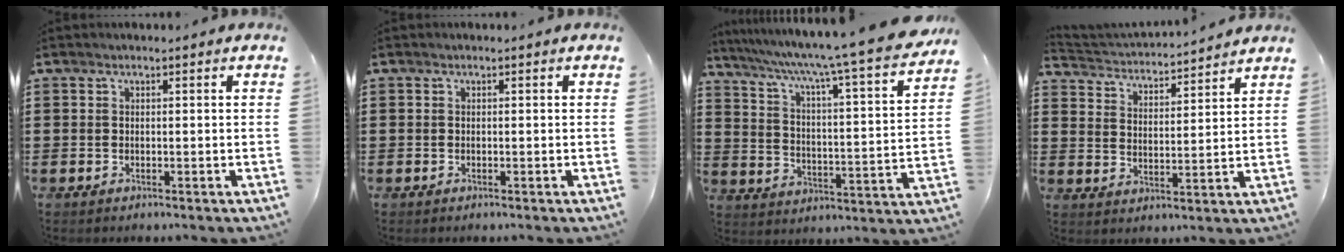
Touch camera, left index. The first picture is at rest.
{"total": 0.0}
{"total": 7.8, "force": [6.4, -0.8, 4.4], "torque": [-0.111, -0.057, 0.095]}
{"total": 2.9, "force": [2.9, 0.0, -0.1], "torque": [-0.020, -0.027, 0.043]}